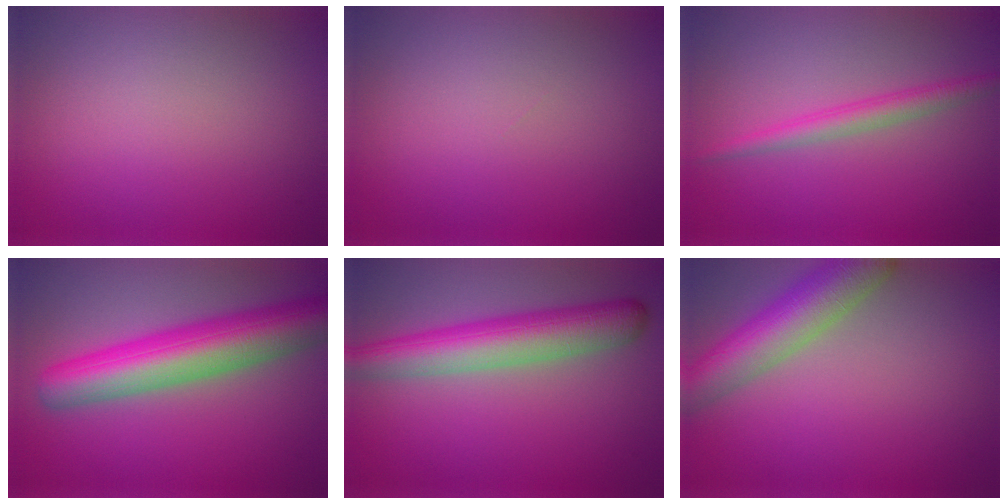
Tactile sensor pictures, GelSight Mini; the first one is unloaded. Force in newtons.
{"total": 0.0}
{"total": 2.4, "press": 2.4, "slide": 0.0}
{"total": 9.6, "press": 9.6, "slide": 0.3}
{"total": 7.0, "press": 7.0, "slide": 0.2}
{"total": 7.3, "press": 7.3, "slide": 0.5}